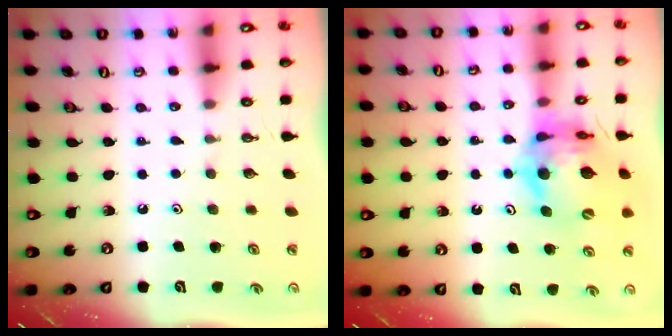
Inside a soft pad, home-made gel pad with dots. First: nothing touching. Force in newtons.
{"total": 15.5, "press": 15.3, "slide": 2.0}